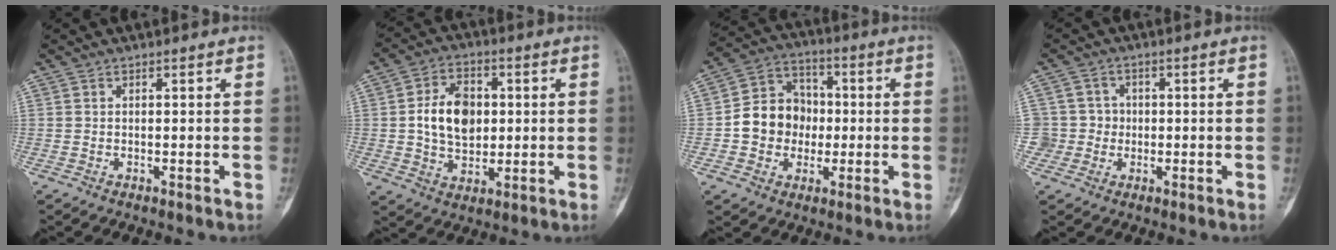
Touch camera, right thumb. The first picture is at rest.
{"total": 11.3, "force": [1.0, 7.9, 8.0], "torque": [-0.112, 0.003, 0.019]}
{"total": 11.6, "force": [-1.1, 10.2, 5.5], "torque": [-0.053, 0.031, -0.027]}
{"total": 4.5, "force": [-0.5, 4.5, -0.3], "torque": [0.042, 0.015, -0.015]}